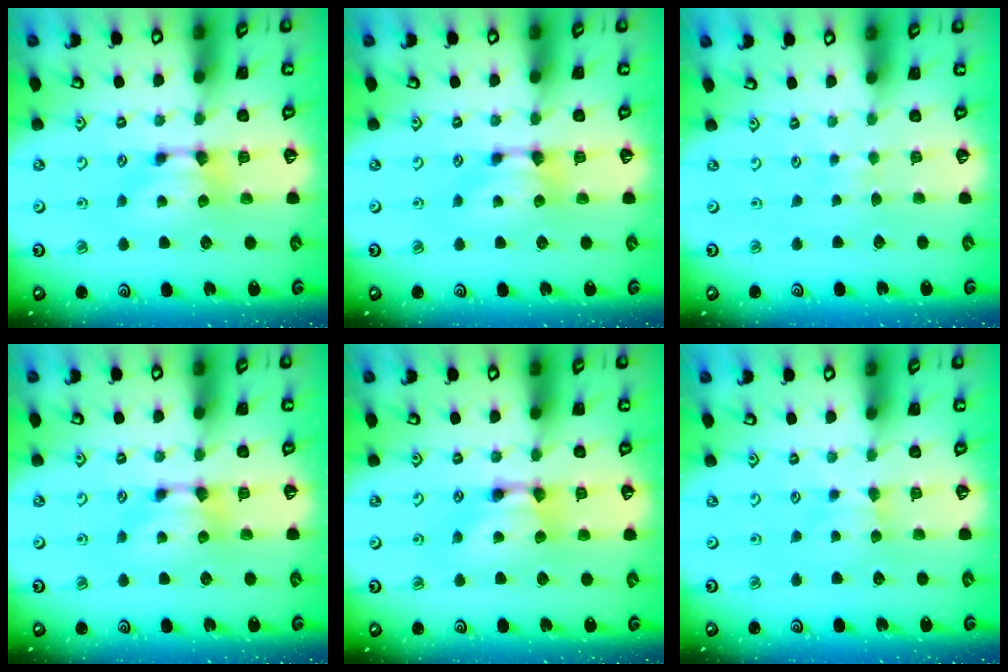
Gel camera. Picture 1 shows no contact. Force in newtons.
{"total": 0.0}
{"total": 3.4, "press": 3.4, "slide": 0.3}
{"total": 0.0}
{"total": 2.2, "press": 2.2, "slide": 0.1}
{"total": 2.2, "press": 2.1, "slide": 0.4}